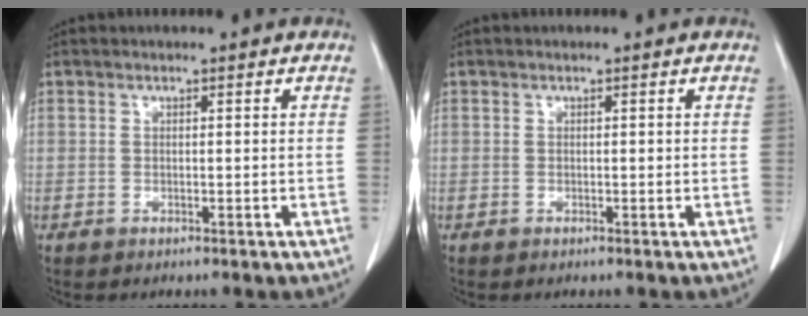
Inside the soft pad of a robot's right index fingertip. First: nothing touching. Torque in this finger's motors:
{"motor_torque": [0.07, -0.04, 0.00, 0.00]}